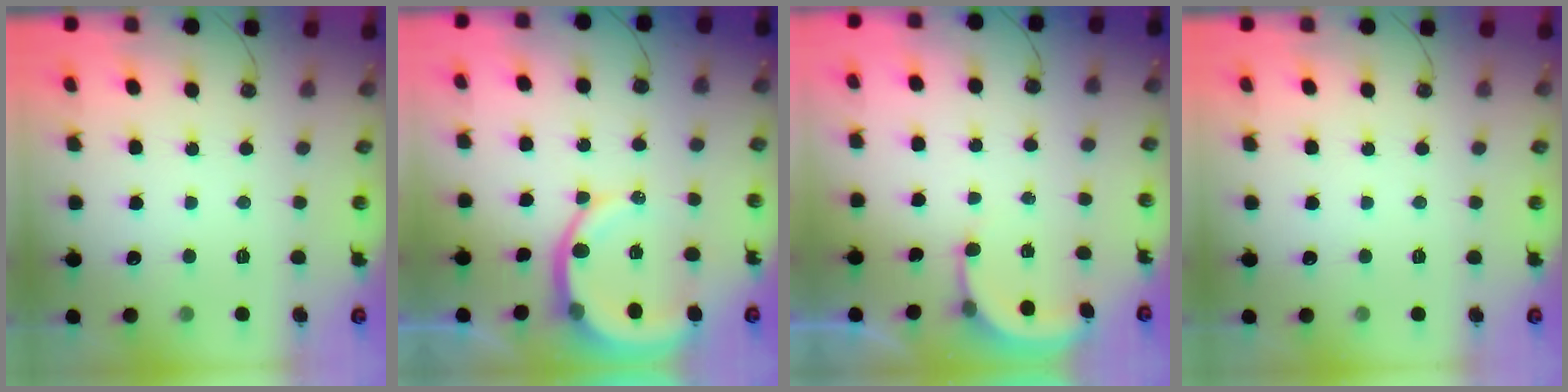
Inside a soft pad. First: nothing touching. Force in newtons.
{"total": 10.1, "press": 10.0, "slide": 1.3}
{"total": 2.5, "press": 2.5, "slide": 0.4}
{"total": 0.0}